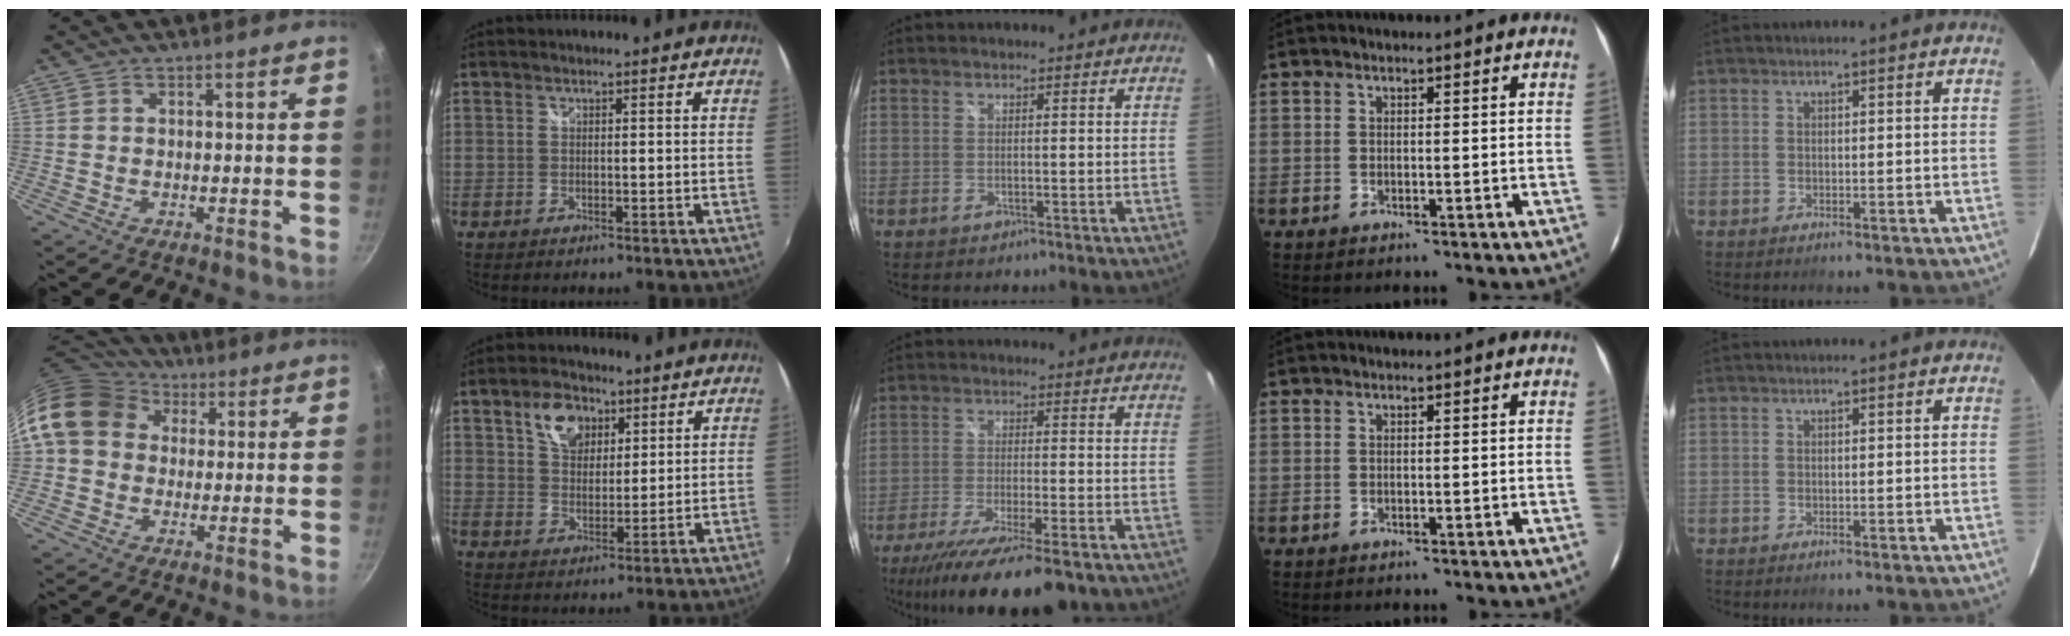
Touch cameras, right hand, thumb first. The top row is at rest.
{"thumb": {"total": 14.4, "force": [3.6, 11.9, 7.3], "torque": [-0.114, 0.028, 0.048]}, "index": {"total": 8.6, "force": [4.4, 5.7, 4.7], "torque": [-0.079, 0.019, 0.078]}, "middle": {"total": 16.4, "force": [-12.4, 2.8, 10.4], "torque": [-0.204, -0.057, -0.202]}}